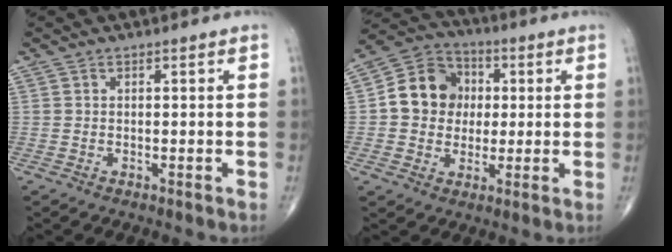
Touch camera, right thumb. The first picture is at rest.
{"total": 11.7, "force": [0.9, 10.2, 5.6], "torque": [-0.066, 0.021, 0.006]}